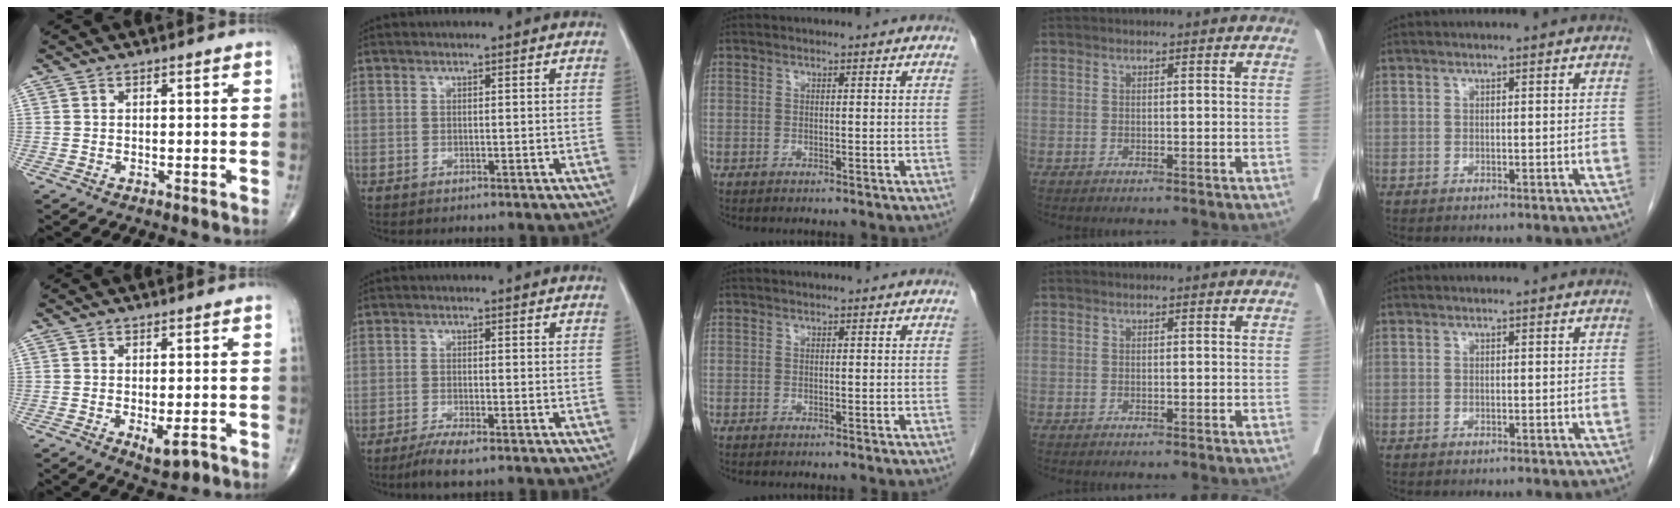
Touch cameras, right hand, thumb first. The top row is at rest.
{"thumb": {"total": 4.0, "force": [-1.5, 1.5, 3.4], "torque": [-0.043, -0.005, -0.016]}, "index": {"total": 3.9, "force": [-2.6, 0.4, 2.8], "torque": [-0.054, -0.009, -0.048]}}